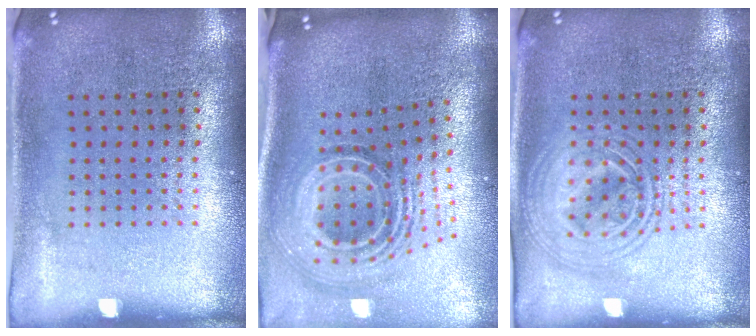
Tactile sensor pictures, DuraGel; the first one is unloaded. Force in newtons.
{"total": 2.4, "press": 1.6, "slide": 1.7}
{"total": 2.9, "press": 2.9, "slide": 0.3}